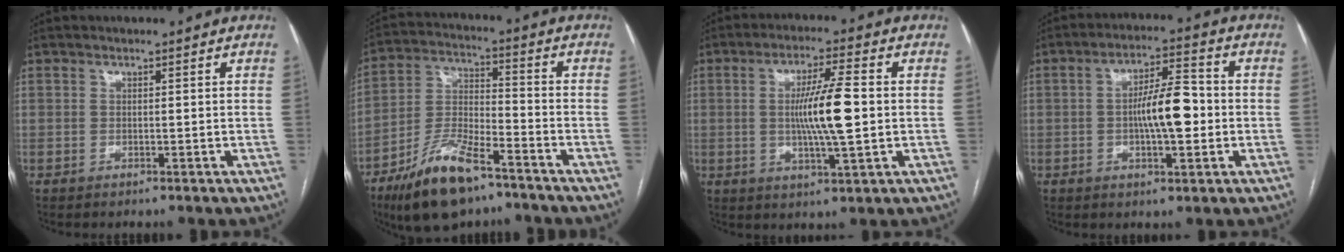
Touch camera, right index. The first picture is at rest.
{"total": 13.8, "force": [-9.4, 4.0, 9.4], "torque": [-0.193, -0.012, -0.170]}
{"total": 9.8, "force": [0.1, 0.8, 9.8], "torque": [-0.174, 0.001, 0.000]}
{"total": 9.0, "force": [-0.8, 2.4, 8.6], "torque": [-0.149, 0.016, -0.014]}